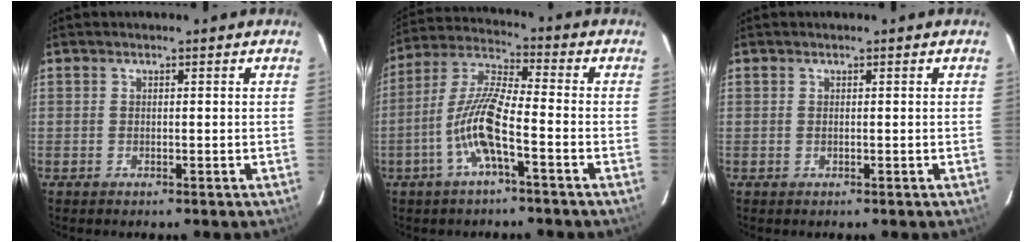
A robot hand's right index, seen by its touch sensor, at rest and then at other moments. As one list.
[{"total": 10.2, "force": [-4.2, 1.4, 9.2], "torque": [-0.201, 0.004, -0.084]}, {"total": 0.0}]